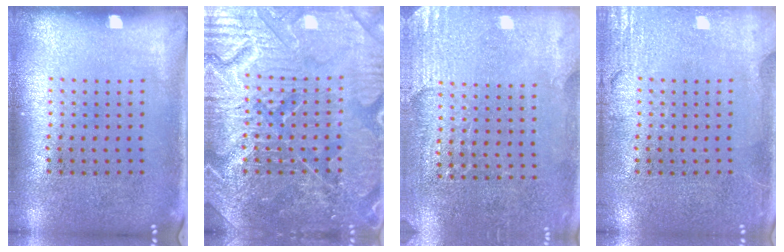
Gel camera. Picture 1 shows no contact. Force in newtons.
{"total": 6.0, "press": 5.9, "slide": 0.7}
{"total": 2.8, "press": 2.6, "slide": 0.8}
{"total": 3.0, "press": 3.0, "slide": 0.4}